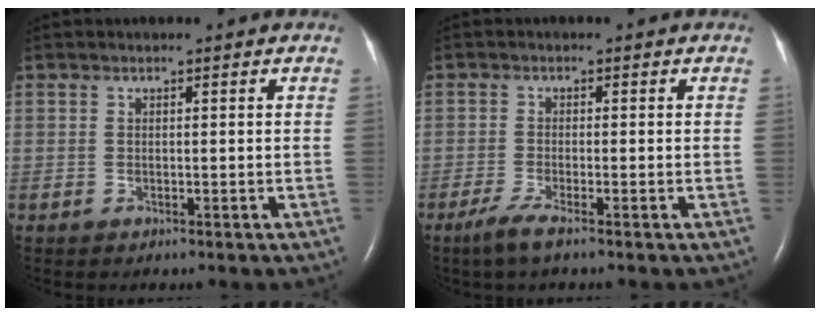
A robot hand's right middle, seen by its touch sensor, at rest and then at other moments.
{"total": 2.8, "force": [-1.9, -0.1, 2.0], "torque": [-0.052, -0.010, -0.043]}